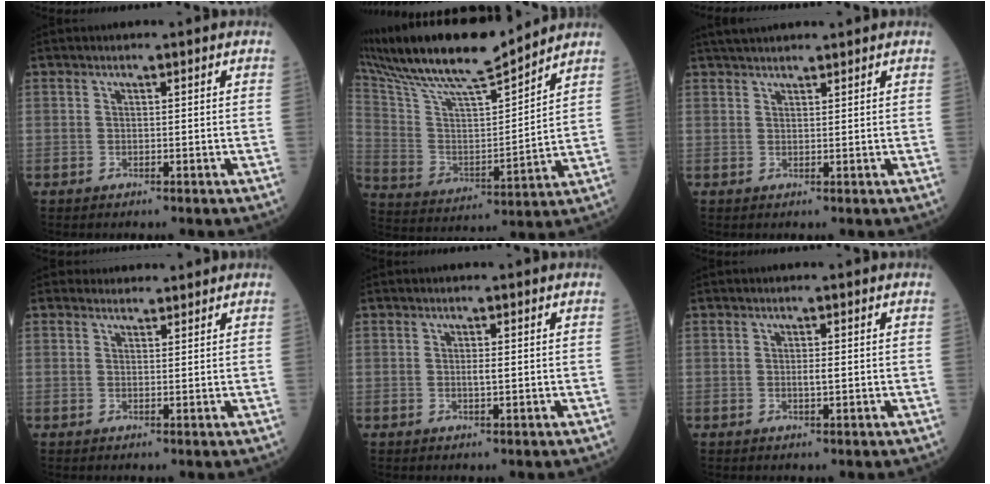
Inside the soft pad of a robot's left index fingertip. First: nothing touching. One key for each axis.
{"total": 20.4, "fx": 17.6, "fy": 1.9, "fz": 10.1, "tx": -0.199, "ty": 0.020, "tz": 0.313}
{"total": 5.2, "fx": 4.8, "fy": 0.7, "fz": 2.1, "tx": -0.031, "ty": 0.037, "tz": 0.082}
{"total": 2.4, "fx": 2.3, "fy": 0.8, "fz": -0.2, "tx": 0.000, "ty": 0.010, "tz": 0.034}
{"total": 0.9, "fx": 0.2, "fy": 0.0, "fz": 0.9, "tx": -0.020, "ty": -0.001, "tz": 0.004}
{"total": 0.9, "fx": 0.2, "fy": 0.1, "fz": 0.9, "tx": -0.022, "ty": -0.002, "tz": 0.004}